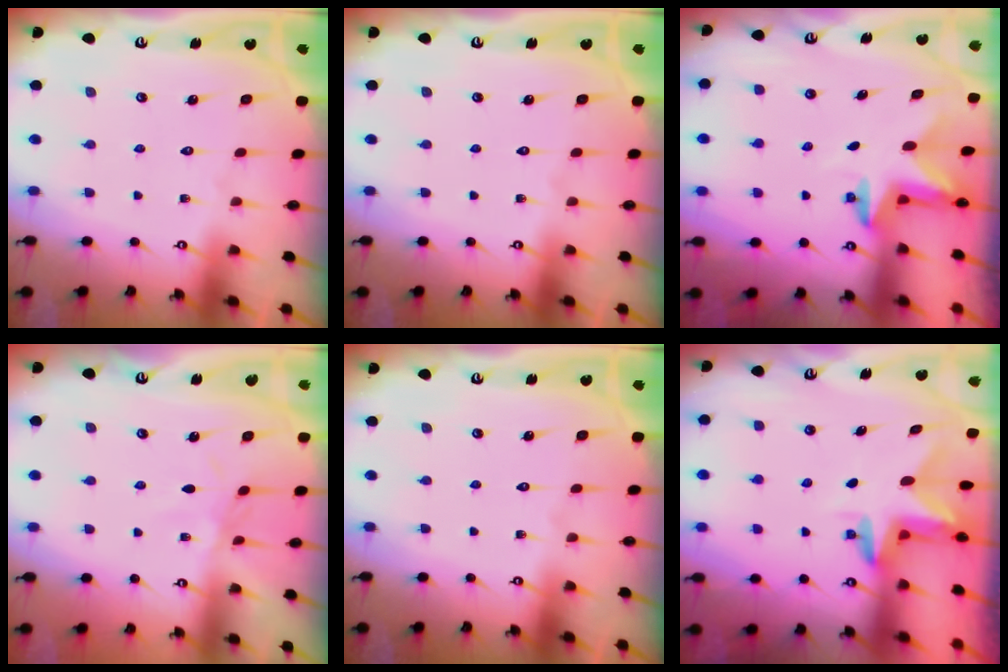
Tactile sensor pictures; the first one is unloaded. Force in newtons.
{"total": 0.0}
{"total": 2.5, "press": 2.5, "slide": 0.4}
{"total": 2.6, "press": 2.6, "slide": 0.4}
{"total": 0.0}
{"total": 2.9, "press": 2.9, "slide": 0.2}